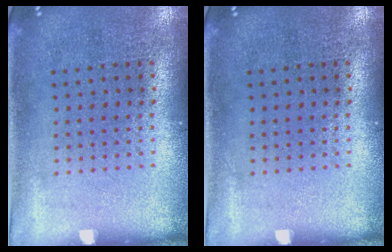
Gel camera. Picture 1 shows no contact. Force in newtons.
{"total": 0.0}